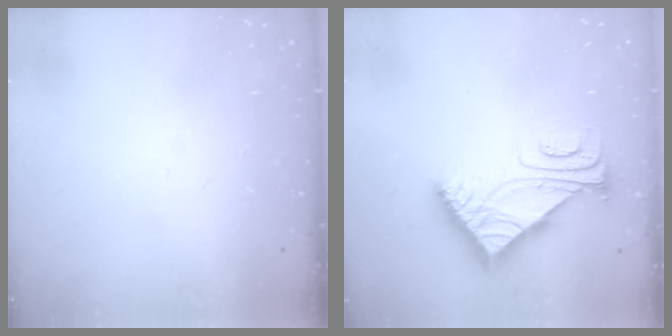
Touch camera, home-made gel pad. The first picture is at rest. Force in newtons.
{"total": 7.0, "press": 7.0, "slide": 0.2}